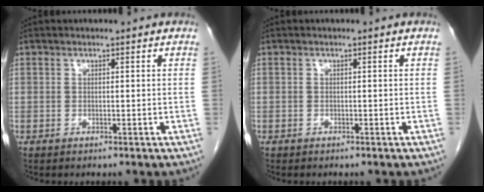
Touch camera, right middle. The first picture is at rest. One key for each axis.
{"total": 0.0}